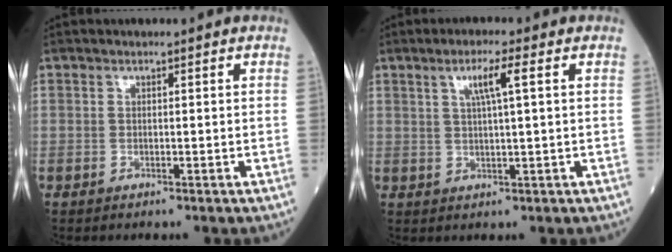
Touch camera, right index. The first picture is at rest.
{"total": 4.4, "force": [1.7, -0.2, 4.0], "torque": [-0.075, 0.004, 0.031]}